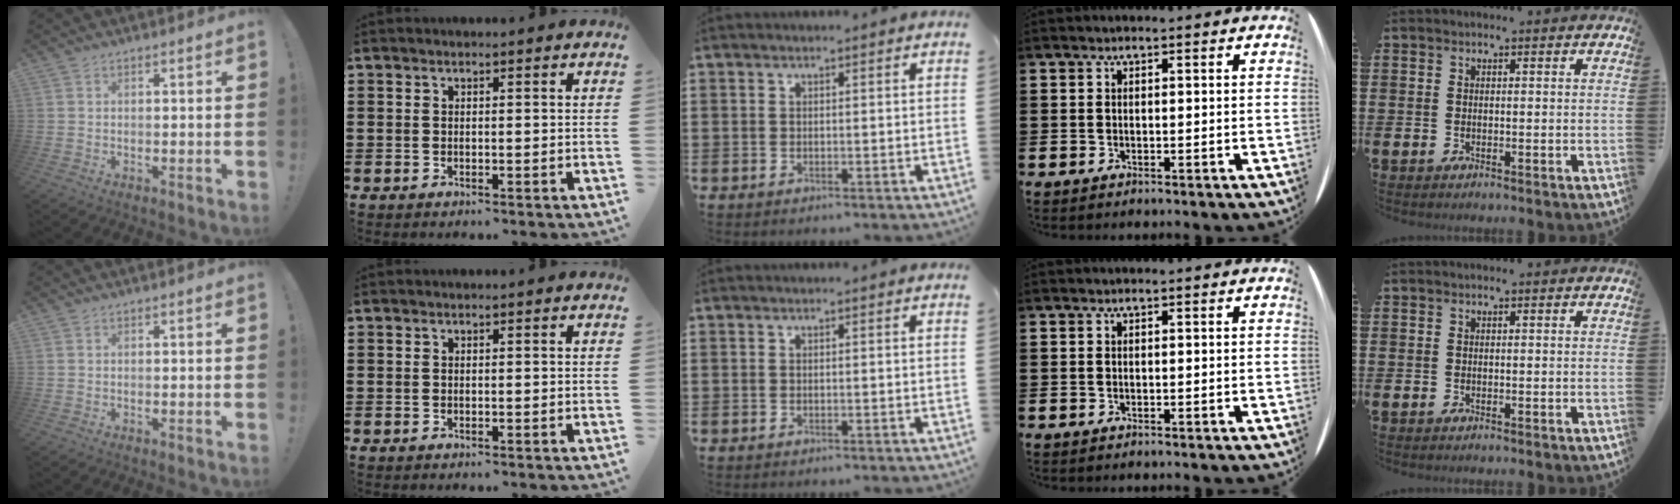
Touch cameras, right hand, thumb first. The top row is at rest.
{}